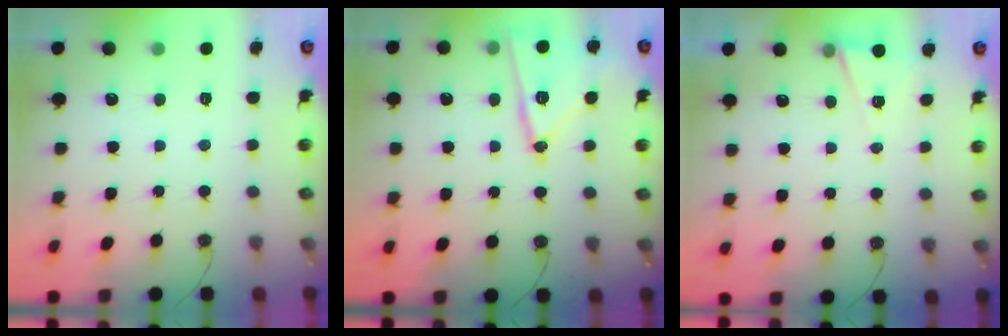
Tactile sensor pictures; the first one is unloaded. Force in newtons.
{"total": 14.2, "press": 14.2, "slide": 0.5}
{"total": 5.6, "press": 3.2, "slide": 4.6}